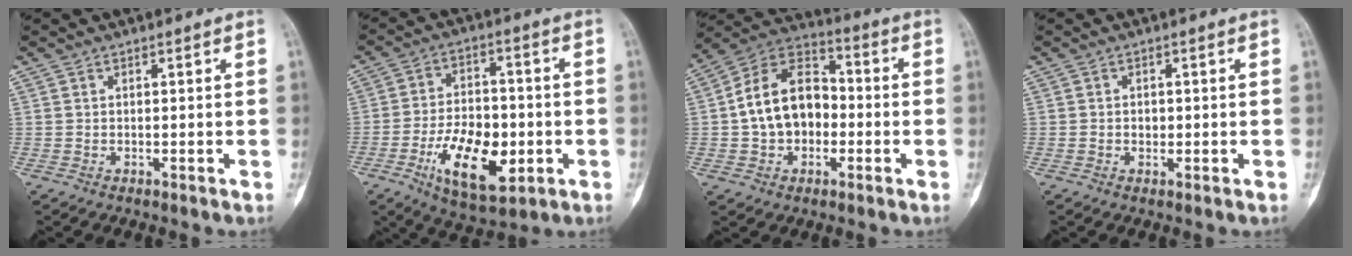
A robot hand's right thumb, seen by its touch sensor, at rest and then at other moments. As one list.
[{"total": 14.9, "force": [-4.7, 7.8, 11.8], "torque": [-0.172, 0.010, -0.073]}, {"total": 14.8, "force": [-0.9, 10.7, 10.2], "torque": [-0.150, 0.040, -0.024]}, {"total": 0.7, "force": [-0.1, 0.6, 0.3], "torque": [0.000, 0.000, -0.004]}]